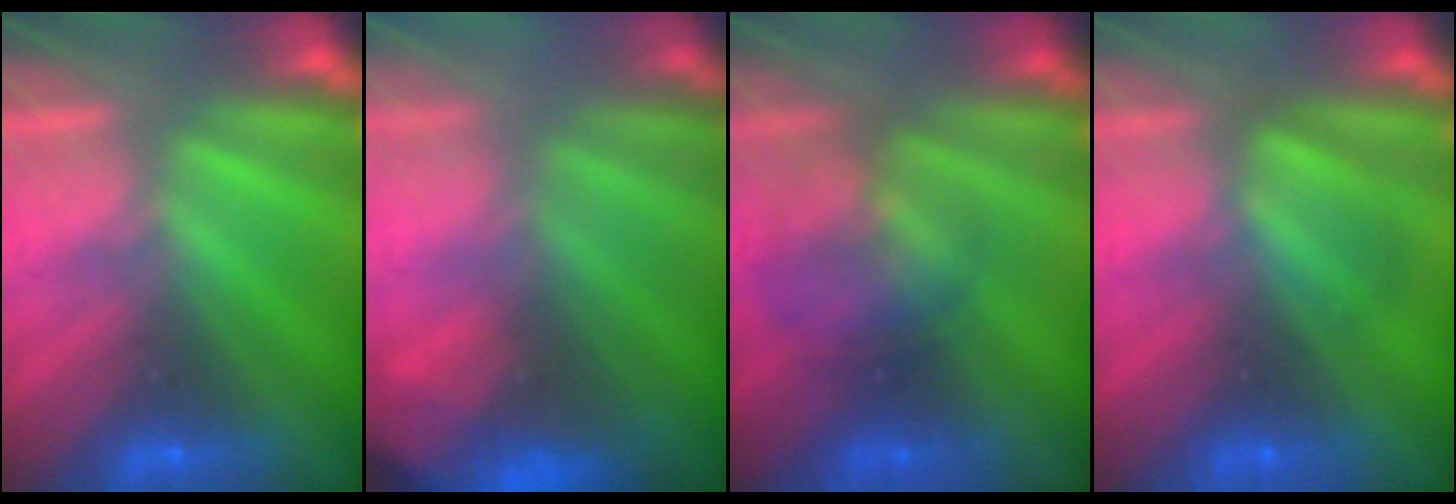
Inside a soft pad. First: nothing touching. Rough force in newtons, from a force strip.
{"total": 8.9}
{"total": 2.3}
{"total": 2.5}